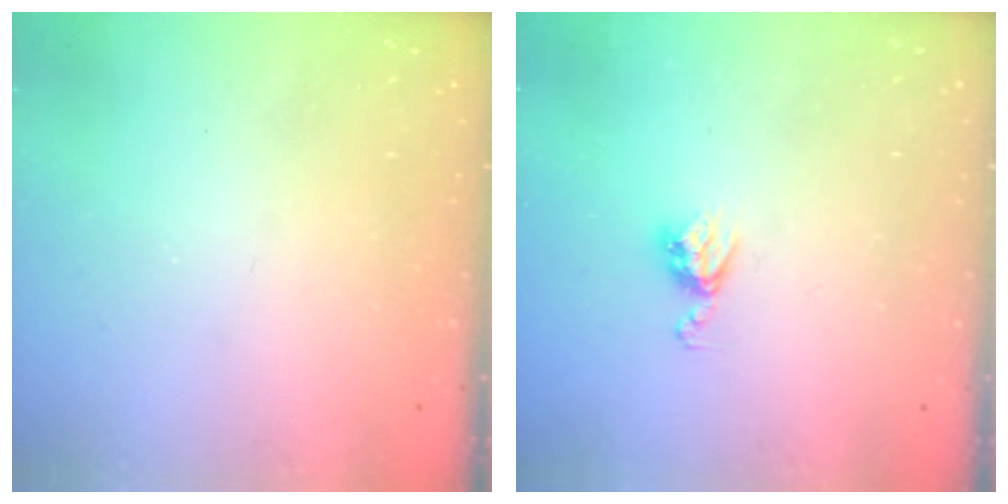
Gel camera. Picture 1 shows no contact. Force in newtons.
{"total": 5.6, "press": 5.6, "slide": 0.5}